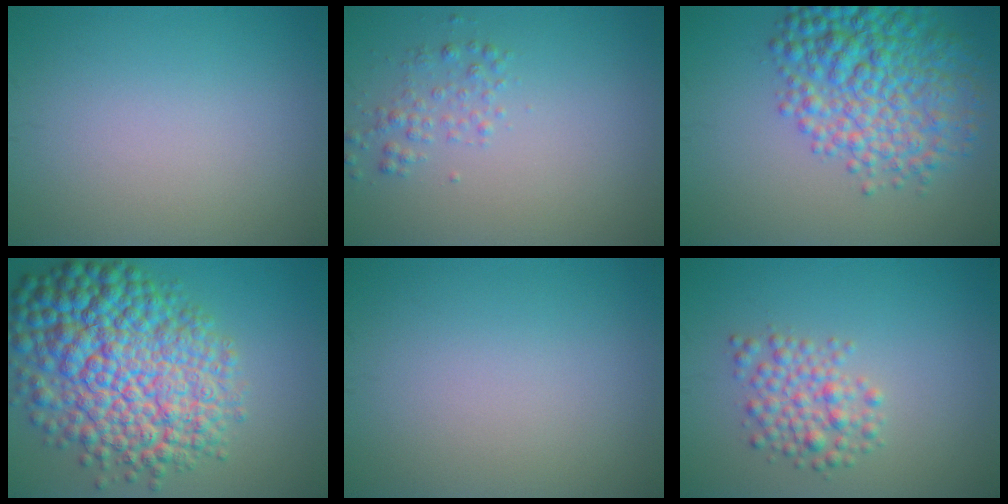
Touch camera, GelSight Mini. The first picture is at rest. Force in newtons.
{"total": 1.6, "press": 1.6, "slide": 0.0}
{"total": 8.1, "press": 8.1, "slide": 0.2}
{"total": 13.1, "press": 13.1, "slide": 0.3}
{"total": 0.0}
{"total": 3.1, "press": 3.1, "slide": 0.1}